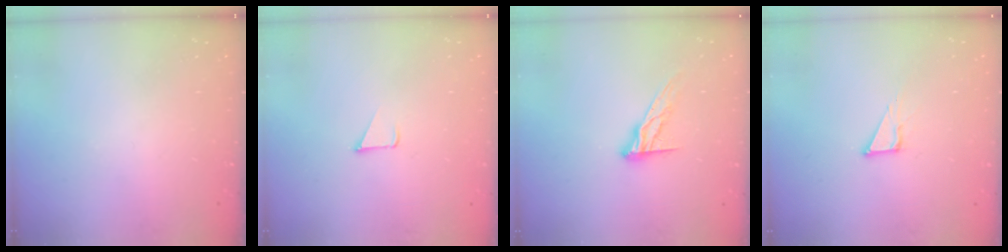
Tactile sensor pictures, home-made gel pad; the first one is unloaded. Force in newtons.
{"total": 1.7, "press": 1.7, "slide": 0.1}
{"total": 9.5, "press": 9.5, "slide": 0.6}
{"total": 4.7, "press": 4.7, "slide": 0.2}